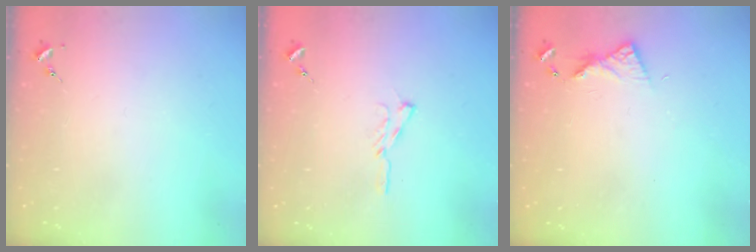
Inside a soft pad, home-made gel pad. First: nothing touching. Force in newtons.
{"total": 5.8, "press": 5.8, "slide": 0.6}
{"total": 6.1, "press": 6.1, "slide": 0.6}